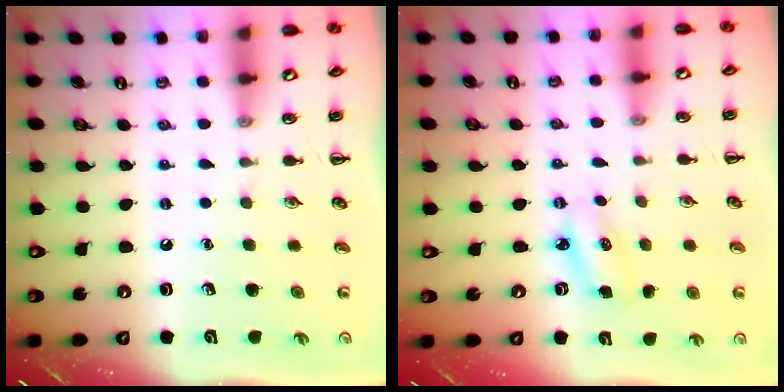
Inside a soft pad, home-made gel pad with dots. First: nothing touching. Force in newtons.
{"total": 3.7, "press": 3.6, "slide": 0.7}